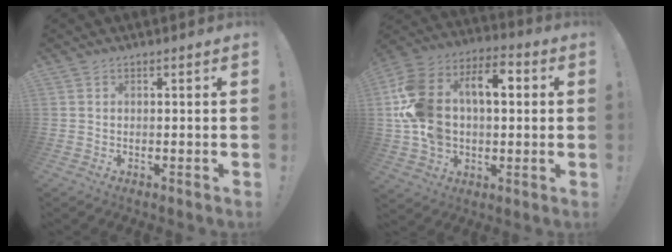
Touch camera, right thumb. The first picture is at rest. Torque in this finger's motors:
{"motor_torque": [2.59, 2.42, 1.57, -0.33, 0.53]}